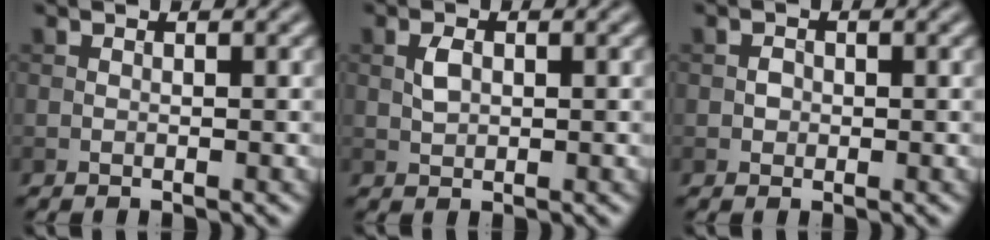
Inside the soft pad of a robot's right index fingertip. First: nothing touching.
{"total": 1.6, "force": [0.3, 1.0, 1.2], "torque": [-0.025, 0.002, 0.005]}
{"total": 1.0, "force": [-0.1, 0.9, 0.4], "torque": [-0.004, -0.001, -0.004]}